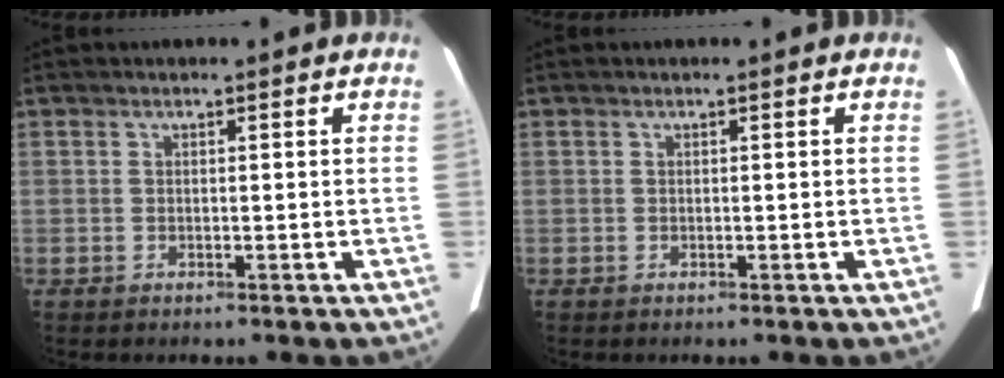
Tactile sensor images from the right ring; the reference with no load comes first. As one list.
[{"total": 0.0}]